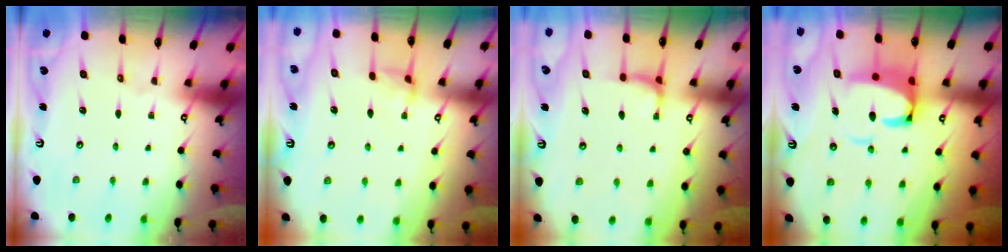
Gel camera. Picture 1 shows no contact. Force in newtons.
{"total": 2.7, "press": 2.7, "slide": 0.4}
{"total": 0.7, "press": 0.4, "slide": 0.6}
{"total": 7.6, "press": 7.5, "slide": 1.3}